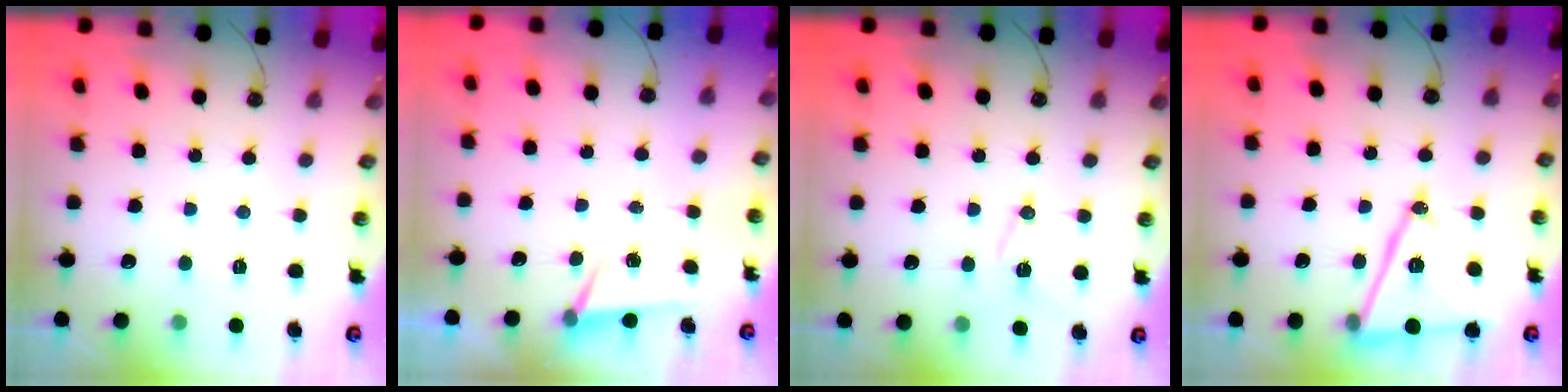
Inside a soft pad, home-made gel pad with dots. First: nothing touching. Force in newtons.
{"total": 5.2, "press": 2.7, "slide": 4.4}
{"total": 8.9, "press": 8.4, "slide": 3.0}
{"total": 16.3, "press": 16.0, "slide": 3.3}